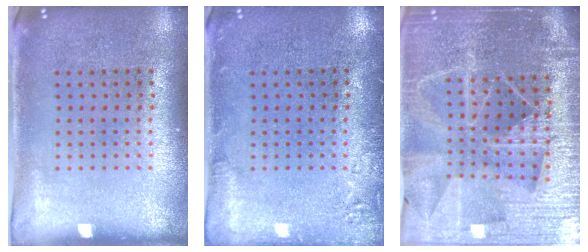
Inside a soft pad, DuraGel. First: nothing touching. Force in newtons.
{"total": 1.8, "press": 1.7, "slide": 0.4}
{"total": 5.3, "press": 4.8, "slide": 2.3}